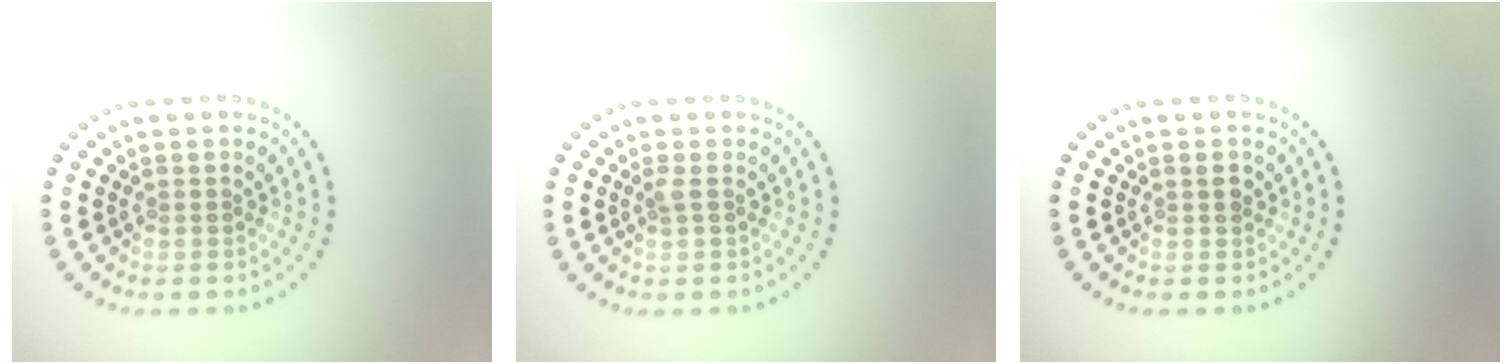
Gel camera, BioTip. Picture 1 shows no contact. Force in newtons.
{"total": 0.7, "press": 0.5, "slide": 0.4}
{"total": 1.1, "press": 1.1, "slide": 0.3}